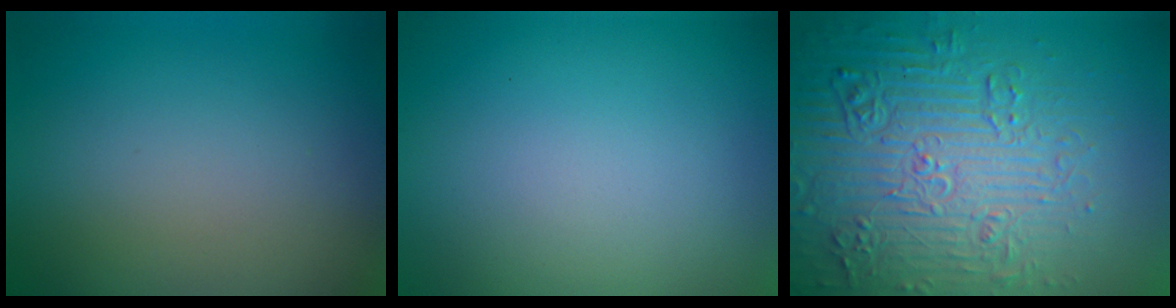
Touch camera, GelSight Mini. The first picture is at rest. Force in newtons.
{"total": 0.0}
{"total": 8.0, "press": 7.7, "slide": 2.0}